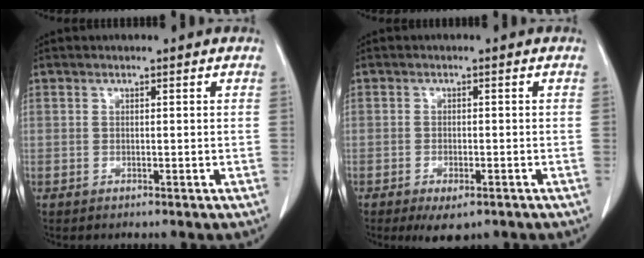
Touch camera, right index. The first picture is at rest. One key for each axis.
{"total": 4.2, "fx": -2.6, "fy": 1.6, "fz": 2.9, "tx": -0.042, "ty": -0.005, "tz": -0.033}